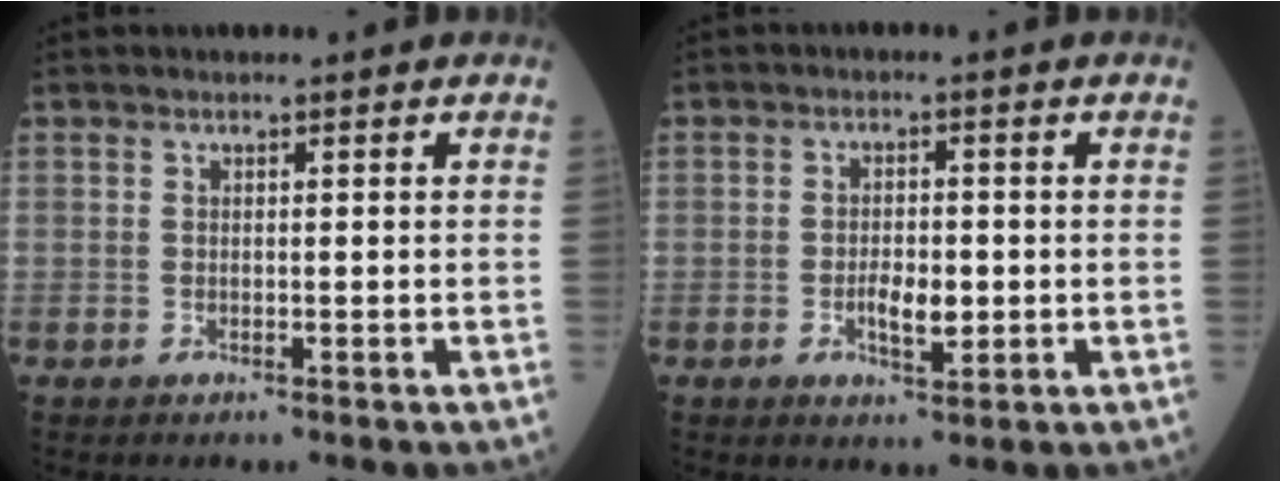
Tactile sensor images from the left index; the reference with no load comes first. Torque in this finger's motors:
{"motor_torque": [0.13, 0.01, 0.12, 0.04]}